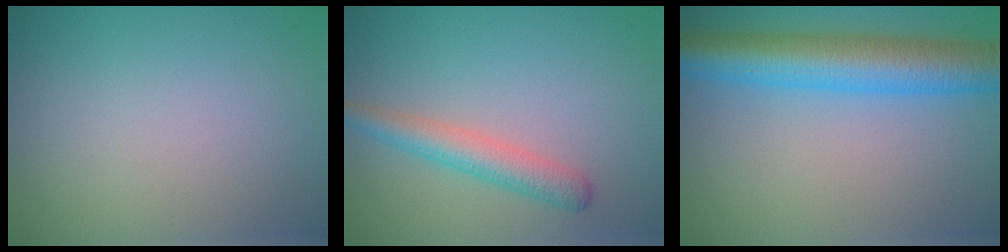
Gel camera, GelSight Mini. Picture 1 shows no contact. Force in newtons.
{"total": 3.0, "press": 3.0, "slide": 0.2}
{"total": 7.9, "press": 7.9, "slide": 0.4}